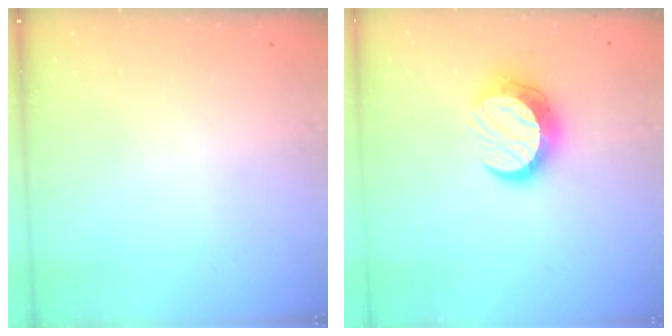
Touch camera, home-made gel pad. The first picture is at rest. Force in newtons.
{"total": 11.1, "press": 11.0, "slide": 0.7}